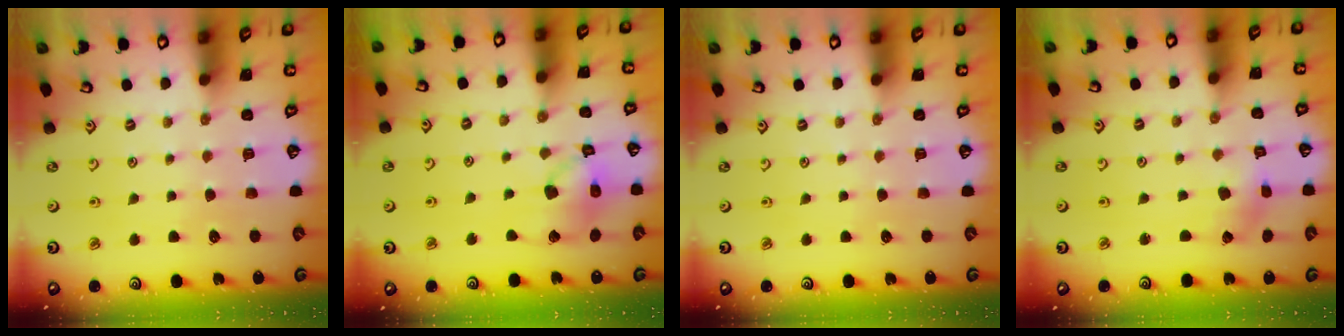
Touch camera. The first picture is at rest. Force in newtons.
{"total": 13.8, "press": 13.6, "slide": 2.0}
{"total": 0.0}
{"total": 1.2, "press": 1.2, "slide": 0.2}